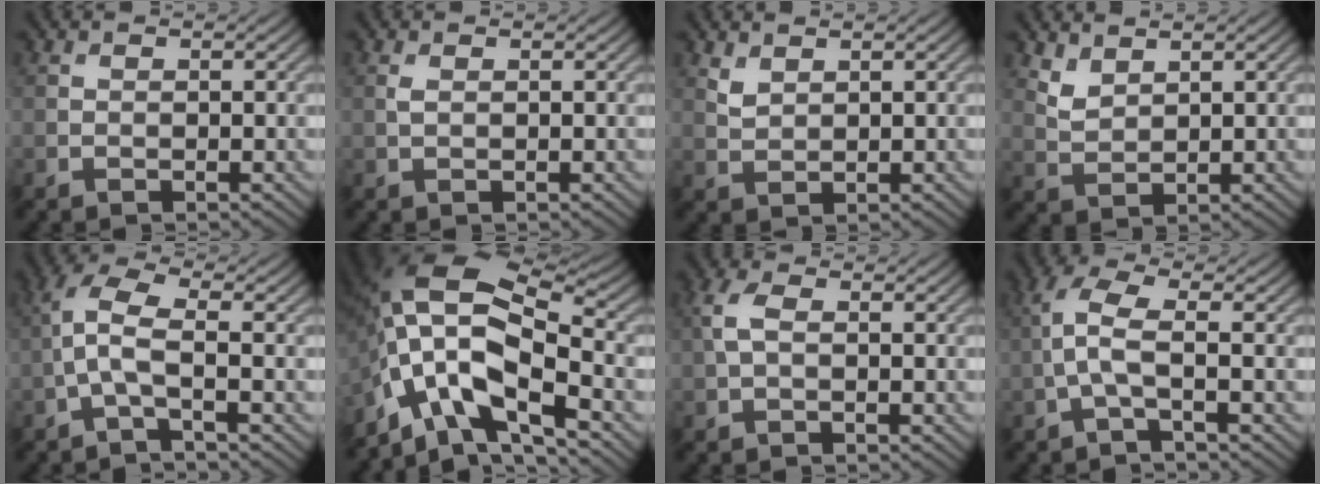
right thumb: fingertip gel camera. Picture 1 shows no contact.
{"total": 0.8, "force": [0.2, 0.4, 0.6], "torque": [-0.019, 0.001, 0.006]}
{"total": 1.8, "force": [1.4, 0.9, 0.8], "torque": [-0.025, -0.002, 0.034]}
{"total": 2.9, "force": [2.2, 1.3, 1.3], "torque": [-0.038, -0.004, 0.053]}
{"total": 5.0, "force": [-1.1, 1.4, 4.7], "torque": [-0.105, 0.016, -0.036]}
{"total": 14.1, "force": [-6.0, 6.8, 10.8], "torque": [-0.217, -0.012, -0.113]}
{"total": 2.9, "force": [0.3, 1.6, 2.4], "torque": [-0.065, 0.007, 0.001]}
{"total": 4.3, "force": [-0.8, 1.0, 4.1], "torque": [-0.093, 0.016, -0.028]}